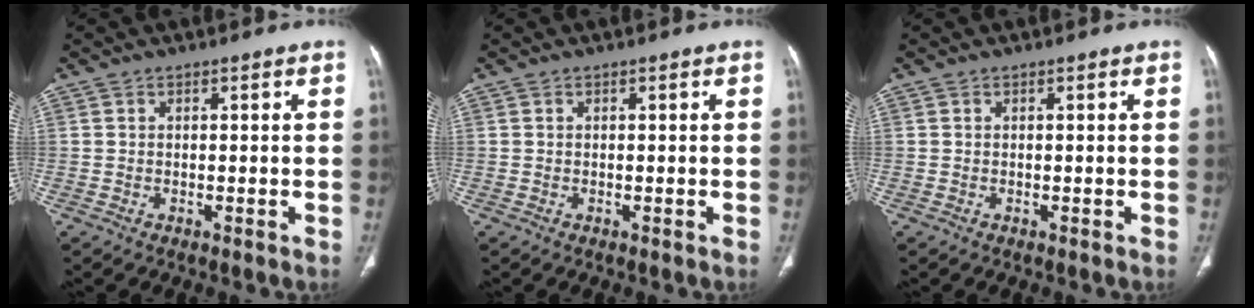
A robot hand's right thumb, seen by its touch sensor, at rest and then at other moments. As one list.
[{"total": 0.0}, {"total": 0.0}]